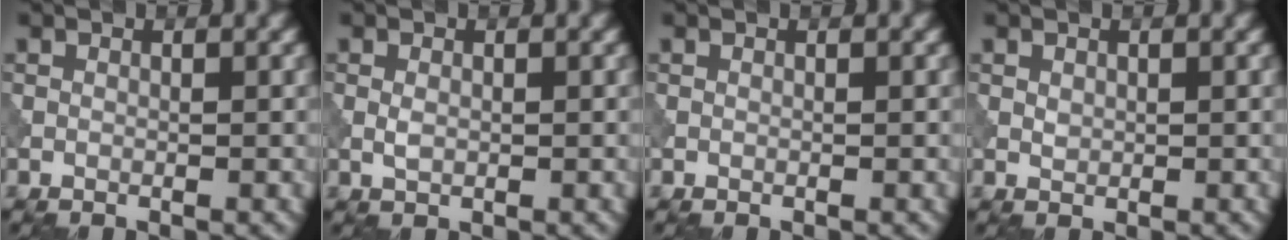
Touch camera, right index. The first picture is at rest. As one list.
[{"total": 1.1, "force": [0.0, 0.7, 0.8], "torque": [-0.021, -0.001, 0.000]}, {"total": 0.0}, {"total": 0.7, "force": [0.2, 0.5, 0.4], "torque": [-0.009, -0.001, 0.006]}]